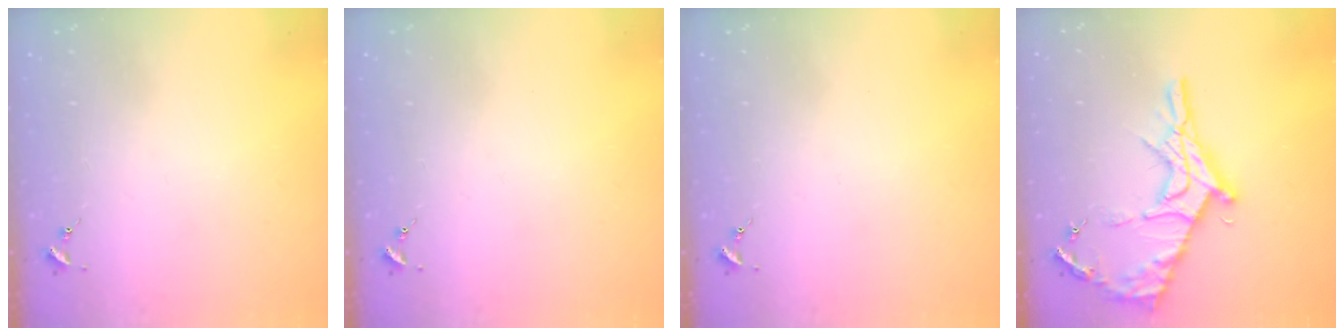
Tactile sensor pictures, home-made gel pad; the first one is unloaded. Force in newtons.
{"total": 0.0}
{"total": 0.0}
{"total": 18.3, "press": 18.2, "slide": 1.5}